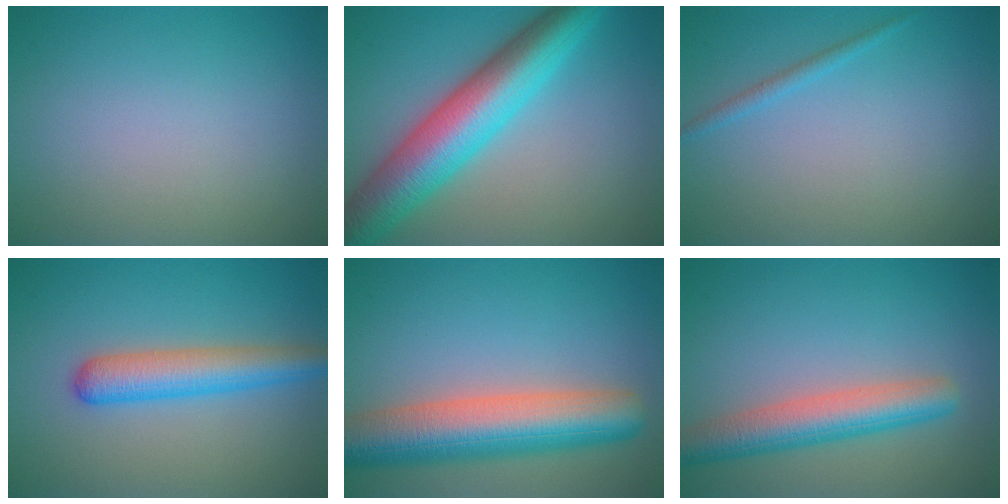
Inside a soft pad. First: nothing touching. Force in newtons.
{"total": 10.0, "press": 10.0, "slide": 0.1}
{"total": 1.1, "press": 1.0, "slide": 0.1}
{"total": 4.6, "press": 4.6, "slide": 0.2}
{"total": 9.3, "press": 9.3, "slide": 0.7}
{"total": 5.4, "press": 5.4, "slide": 0.3}